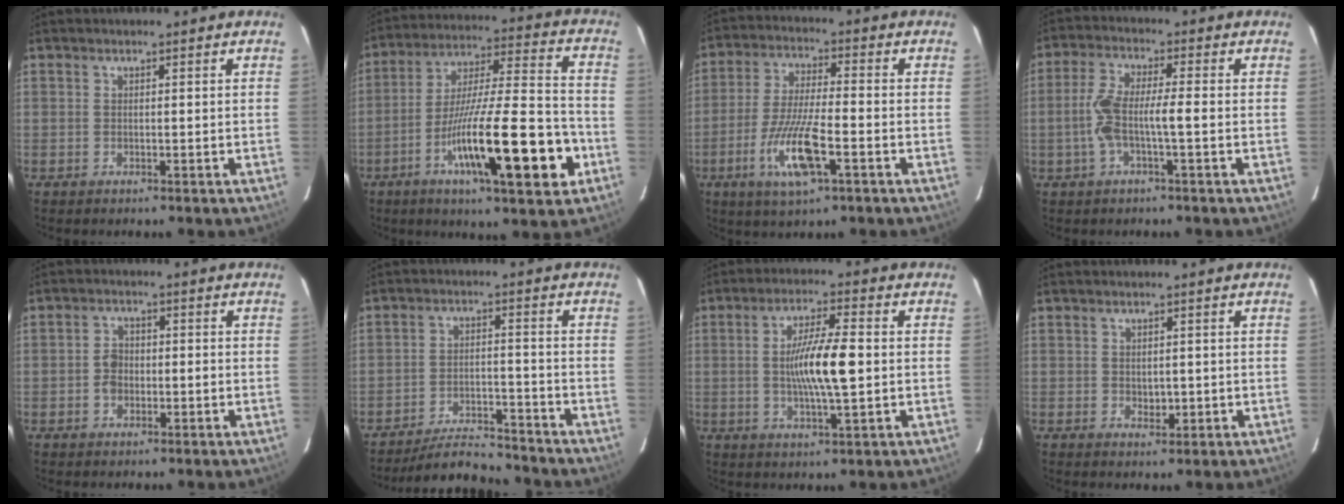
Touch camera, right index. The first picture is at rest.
{"total": 20.7, "force": [-8.0, 2.3, 19.0], "torque": [-0.303, -0.008, -0.124]}
{"total": 10.9, "force": [-4.3, 1.7, 9.8], "torque": [-0.197, -0.014, -0.079]}
{"total": 6.4, "force": [-1.4, 0.8, 6.2], "torque": [-0.133, 0.017, -0.029]}
{"total": 3.1, "force": [-0.8, 2.3, 2.0], "torque": [-0.036, 0.008, -0.018]}
{"total": 8.9, "force": [-8.7, 1.0, 1.5], "torque": [-0.024, 0.001, -0.147]}
{"total": 9.5, "force": [-0.2, 1.0, 9.5], "torque": [-0.173, 0.001, -0.007]}
{"total": 2.0, "force": [-0.1, 1.3, 1.5], "torque": [-0.022, -0.002, 0.005]}